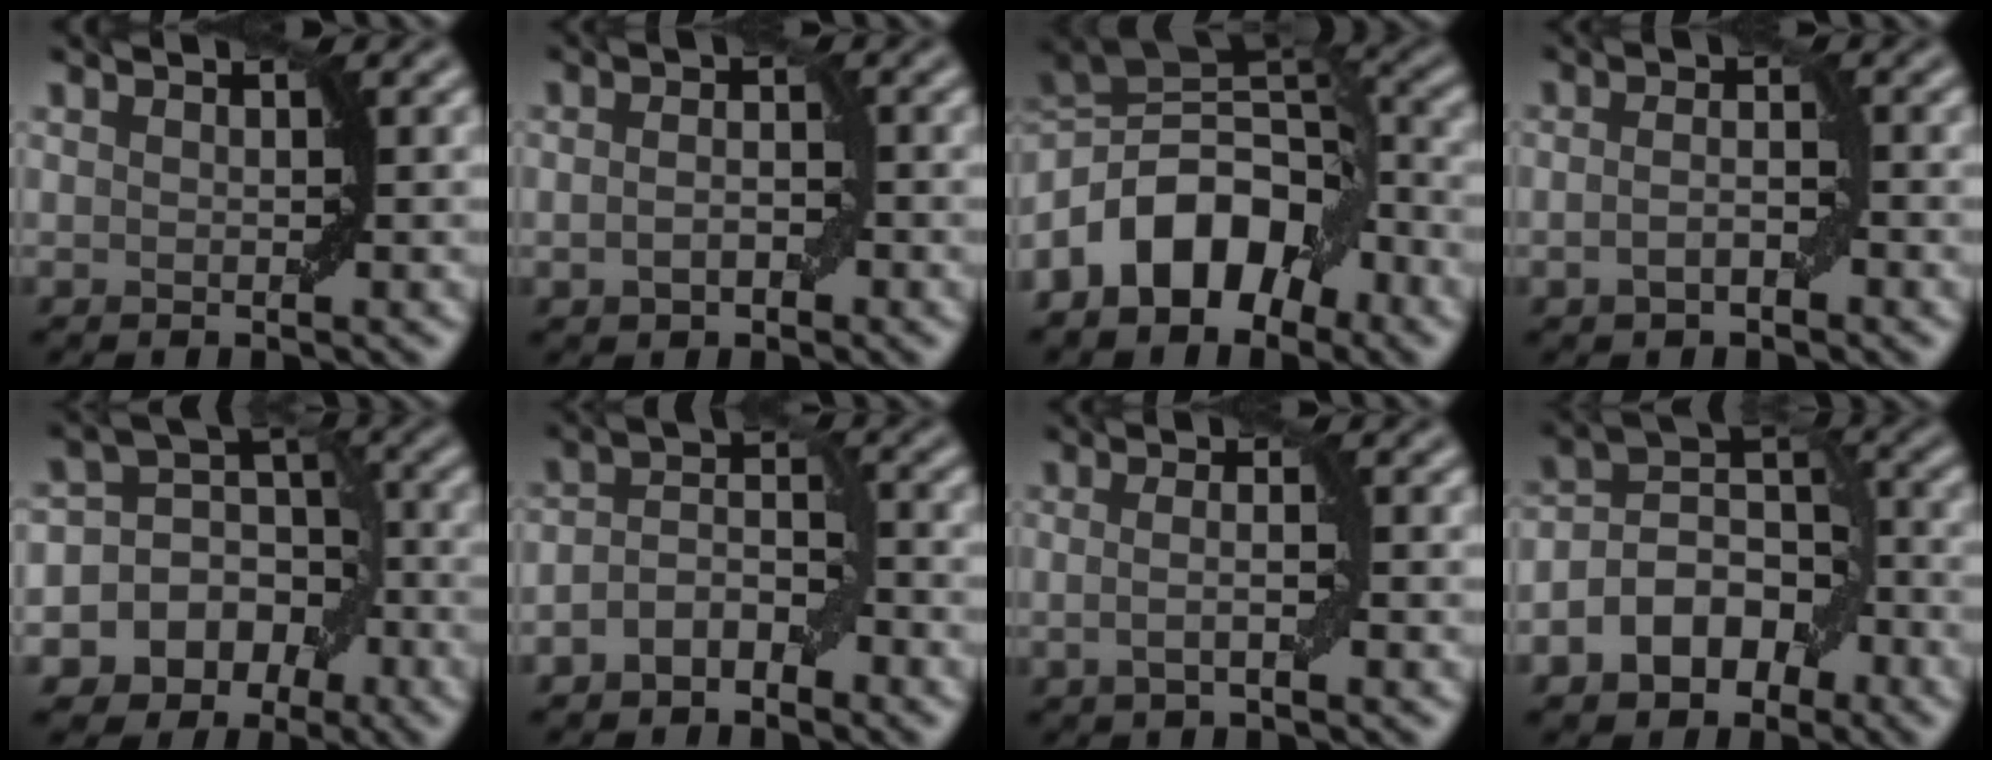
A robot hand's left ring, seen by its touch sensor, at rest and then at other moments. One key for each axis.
{"total": 2.3, "fx": -0.6, "fy": 1.4, "fz": 1.7, "tx": -0.033, "ty": 0.002, "tz": -0.012}
{"total": 10.6, "fx": -5.2, "fy": 6.1, "fz": 6.8, "tx": -0.104, "ty": 0.010, "tz": -0.111}
{"total": 2.2, "fx": -0.8, "fy": 0.9, "fz": 1.8, "tx": -0.037, "ty": 0.001, "tz": -0.017}
{"total": 9.8, "fx": -4.3, "fy": 8.2, "fz": 3.3, "tx": -0.048, "ty": 0.008, "tz": -0.084}
{"total": 3.9, "fx": -2.0, "fy": 2.3, "fz": 2.4, "tx": -0.040, "ty": 0.010, "tz": -0.041}
{"total": 2.4, "fx": -0.3, "fy": 0.6, "fz": 2.3, "tx": -0.044, "ty": -0.003, "tz": -0.007}
{"total": 7.2, "fx": -3.4, "fy": 4.7, "fz": 4.4, "tx": -0.068, "ty": 0.009, "tz": -0.073}